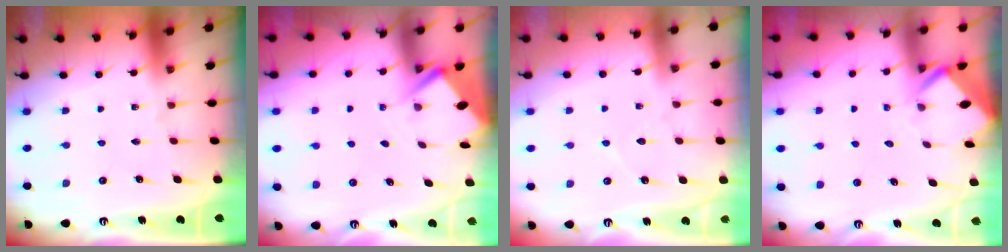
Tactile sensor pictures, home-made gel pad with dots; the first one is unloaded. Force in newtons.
{"total": 3.0, "press": 3.0, "slide": 0.4}
{"total": 2.7, "press": 2.7, "slide": 0.3}
{"total": 2.4, "press": 2.4, "slide": 0.1}